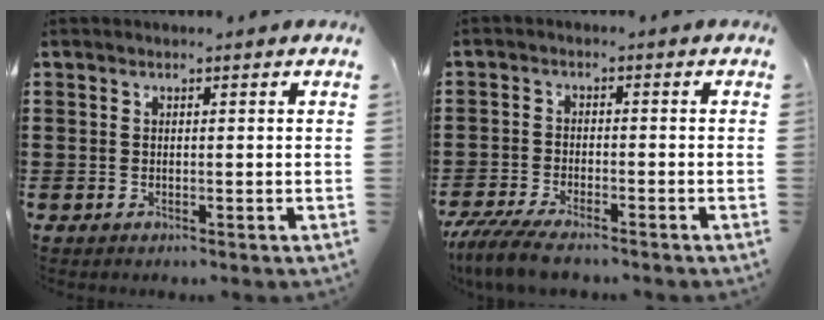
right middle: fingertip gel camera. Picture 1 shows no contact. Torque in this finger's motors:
{"motor_torque": [1.64, 0.51, 0.37, 0.13]}